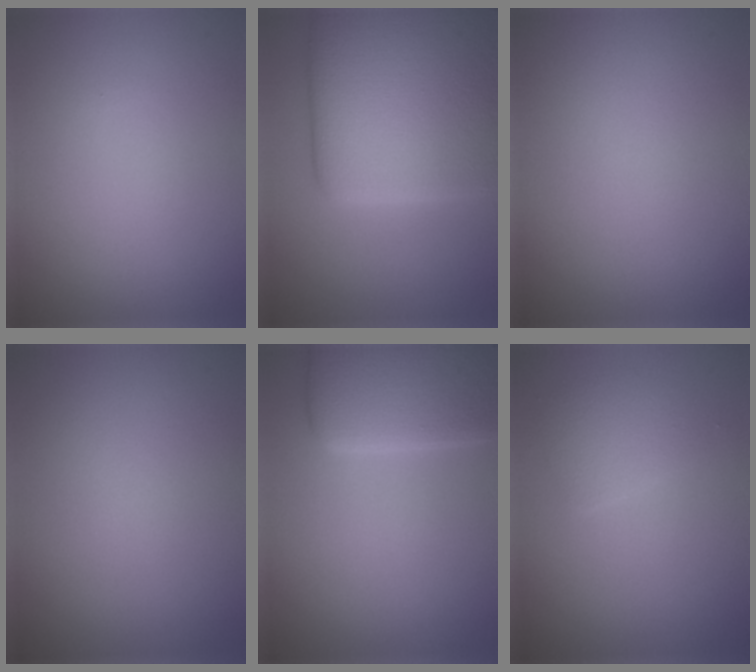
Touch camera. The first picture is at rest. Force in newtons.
{"total": 12.9, "press": 12.9, "slide": 0.7}
{"total": 0.0}
{"total": 0.0}
{"total": 6.8, "press": 6.8, "slide": 0.5}
{"total": 1.9, "press": 1.9, "slide": 0.0}